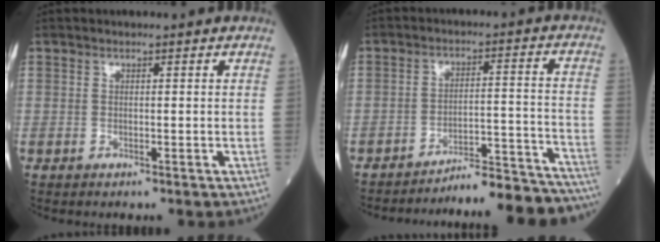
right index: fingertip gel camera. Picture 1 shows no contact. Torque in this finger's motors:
{"motor_torque": [-0.02, -0.38, 0.22, 0.07]}